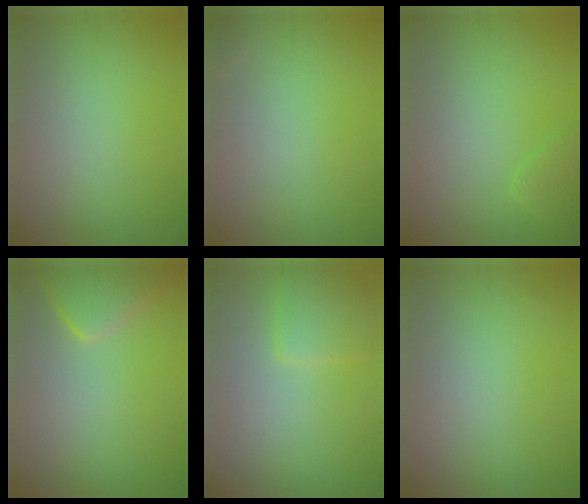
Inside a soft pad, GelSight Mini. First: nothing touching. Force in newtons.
{"total": 0.6, "press": 0.5, "slide": 0.1}
{"total": 1.6, "press": 1.6, "slide": 0.2}
{"total": 4.6, "press": 4.6, "slide": 0.4}
{"total": 2.7, "press": 2.7, "slide": 0.2}
{"total": 0.0}